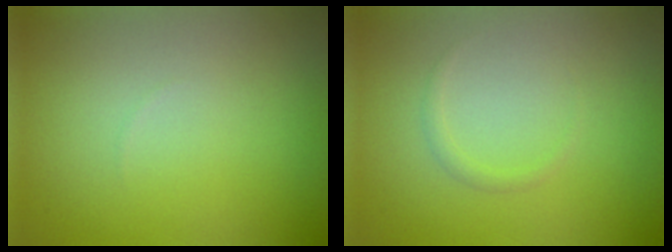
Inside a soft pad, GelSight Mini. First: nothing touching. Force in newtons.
{"total": 0.7, "press": 0.7, "slide": 0.0}